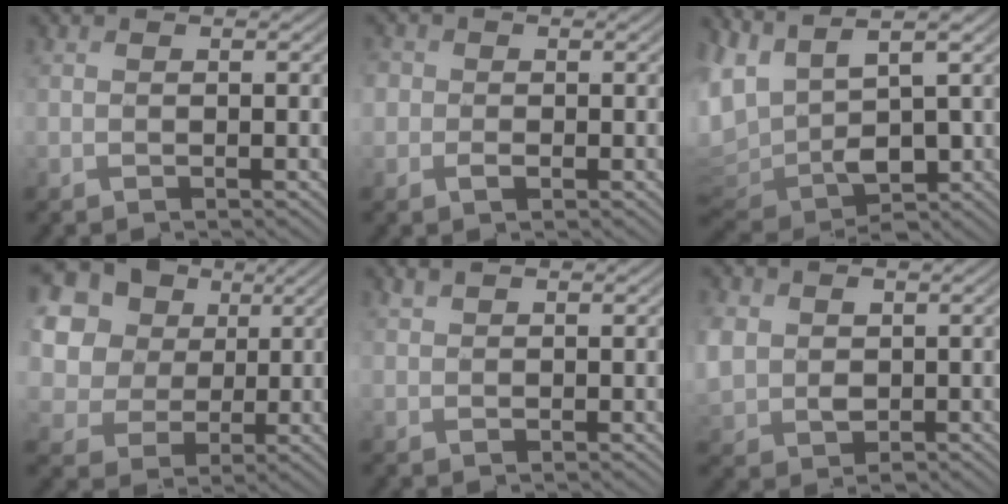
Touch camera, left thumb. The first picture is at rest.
{"total": 2.7, "force": [-0.3, 2.4, 1.3], "torque": [-0.026, 0.000, -0.014]}
{"total": 9.2, "force": [3.1, 5.3, 6.8], "torque": [-0.174, -0.008, 0.070]}
{"total": 16.9, "force": [7.0, 13.6, 7.2], "torque": [-0.249, 0.032, 0.162]}
{"total": 1.4, "force": [1.2, 0.4, 0.5], "torque": [-0.015, 0.002, 0.026]}
{"total": 5.4, "force": [1.5, 4.3, 2.9], "torque": [-0.100, -0.007, 0.032]}